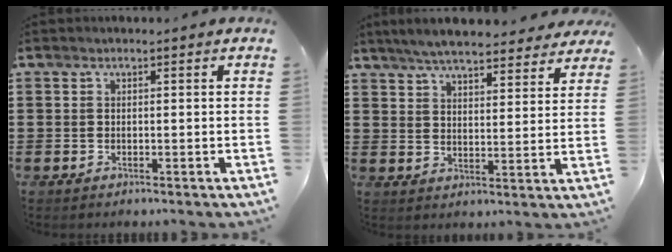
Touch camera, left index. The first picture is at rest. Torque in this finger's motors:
{"motor_torque": [1.35, -0.79, 0.70, 0.21]}